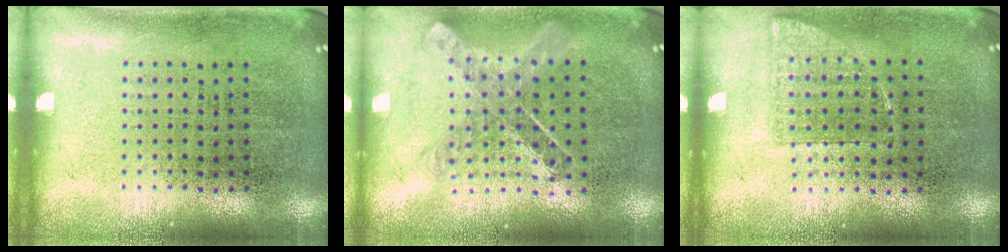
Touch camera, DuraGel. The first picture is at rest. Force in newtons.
{"total": 0.9, "press": 0.9, "slide": 0.0}
{"total": 0.7, "press": 0.7, "slide": 0.3}